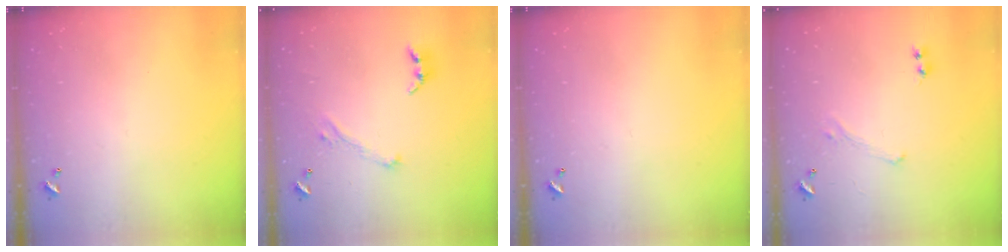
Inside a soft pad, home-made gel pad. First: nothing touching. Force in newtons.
{"total": 2.9, "press": 2.8, "slide": 0.8}
{"total": 0.0}
{"total": 0.0}